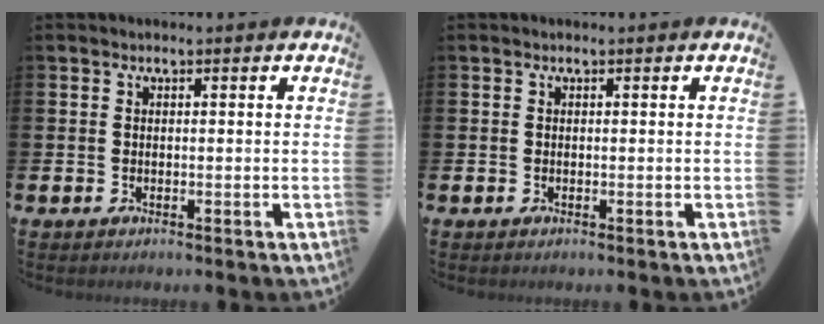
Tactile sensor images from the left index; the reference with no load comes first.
{"total": 0.0}